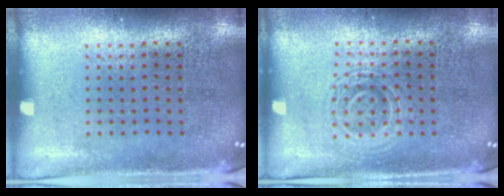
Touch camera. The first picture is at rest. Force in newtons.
{"total": 1.3, "press": 1.2, "slide": 0.3}